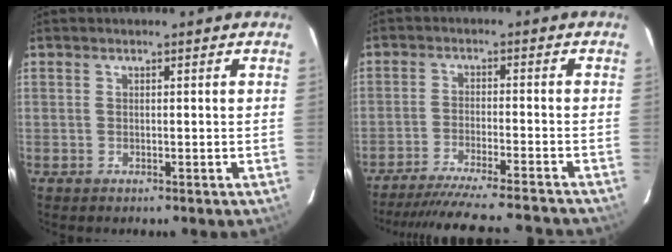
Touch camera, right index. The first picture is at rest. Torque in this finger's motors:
{"motor_torque": [0.82, -1.32, 0.47, 0.09]}